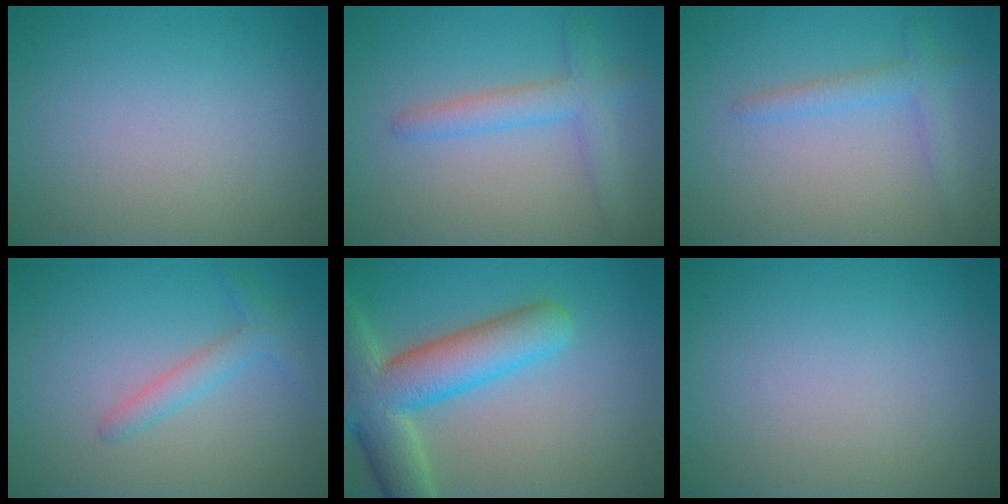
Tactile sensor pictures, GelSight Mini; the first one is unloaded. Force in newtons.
{"total": 3.2, "press": 3.2, "slide": 0.1}
{"total": 2.2, "press": 2.2, "slide": 0.1}
{"total": 2.2, "press": 2.2, "slide": 0.1}
{"total": 8.8, "press": 8.8, "slide": 0.7}
{"total": 0.0}